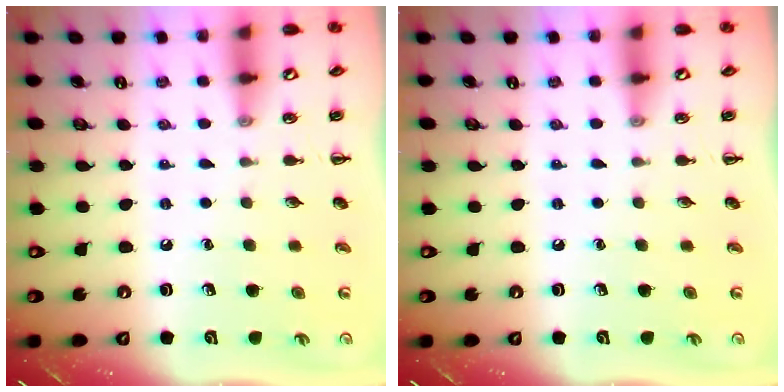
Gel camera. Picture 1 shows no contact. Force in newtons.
{"total": 0.0}